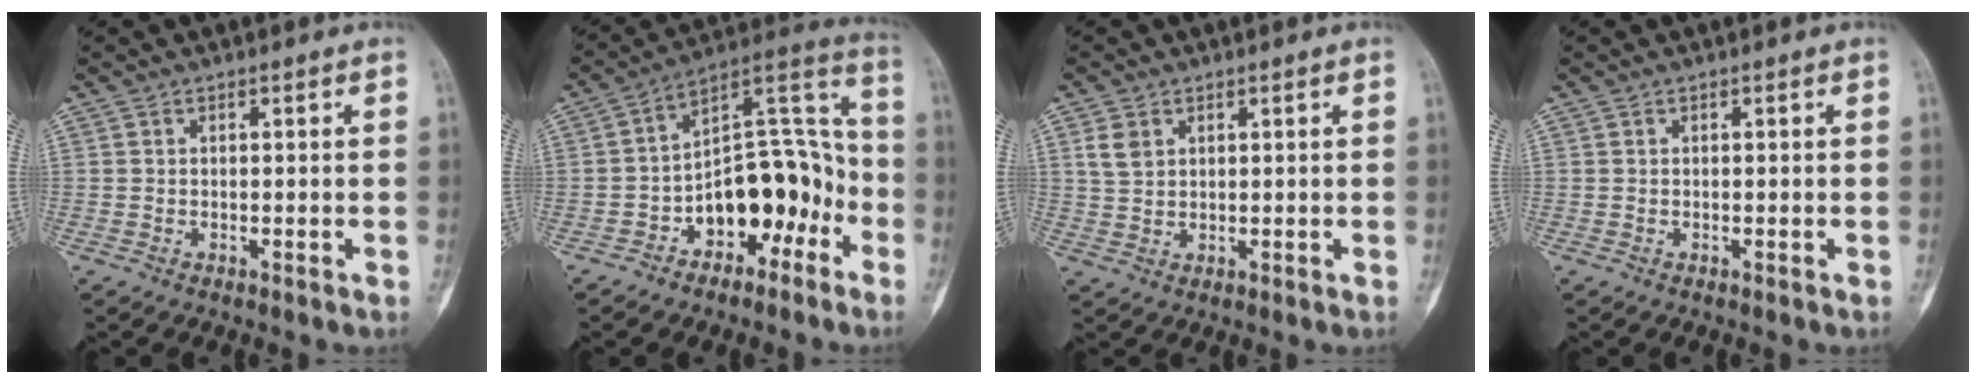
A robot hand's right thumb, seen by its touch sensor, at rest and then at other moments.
{"total": 16.1, "force": [-6.3, 9.6, 11.3], "torque": [-0.121, 0.083, -0.099]}
{"total": 3.7, "force": [1.6, 2.6, 2.0], "torque": [-0.031, -0.004, 0.036]}
{"total": 0.0}